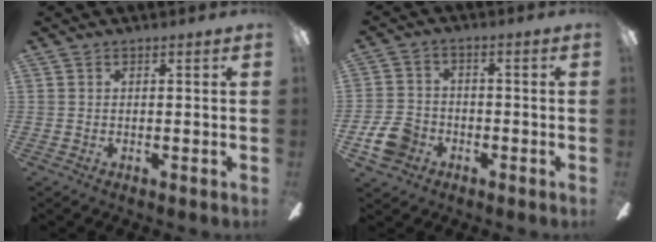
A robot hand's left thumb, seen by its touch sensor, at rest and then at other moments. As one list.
[{"total": 8.1, "force": [-3.5, 6.3, 3.8], "torque": [-0.099, 0.025, -0.065]}]